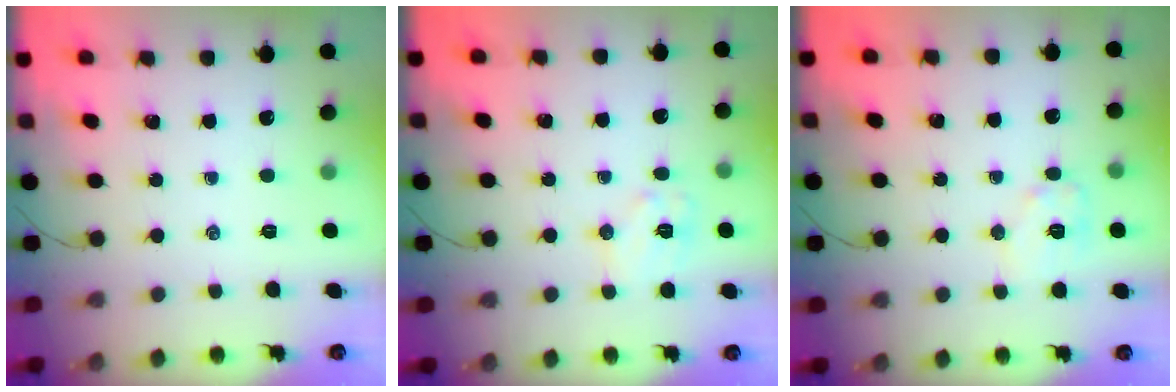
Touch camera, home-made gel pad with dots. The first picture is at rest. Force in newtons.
{"total": 8.4, "press": 8.3, "slide": 0.7}
{"total": 7.6, "press": 7.6, "slide": 0.3}